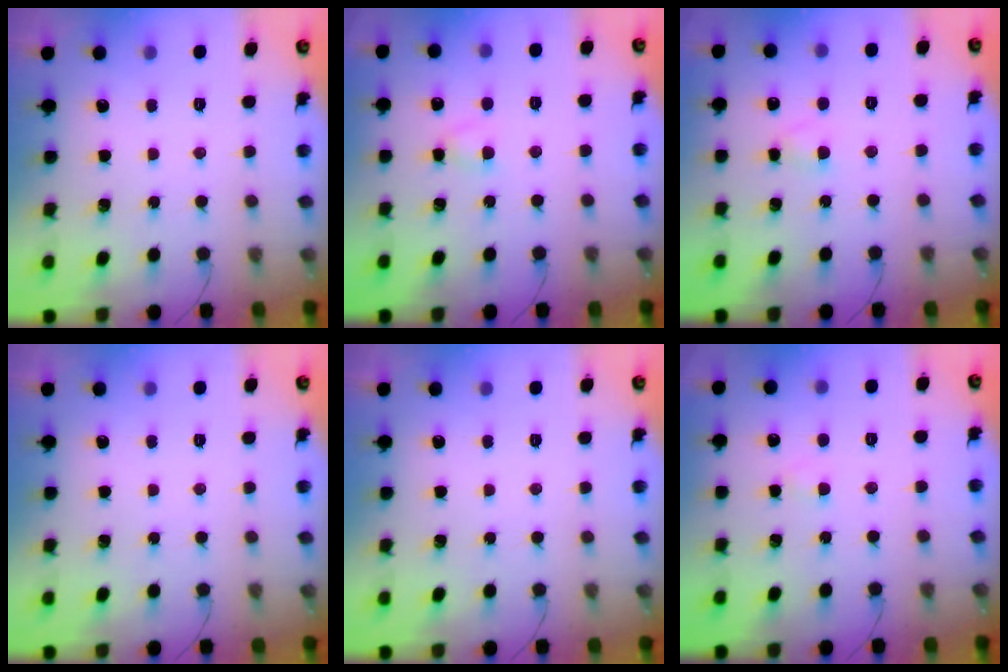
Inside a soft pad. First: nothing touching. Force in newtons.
{"total": 2.7, "press": 2.5, "slide": 1.0}
{"total": 2.3, "press": 2.1, "slide": 1.0}
{"total": 0.0}
{"total": 0.0}
{"total": 1.3, "press": 1.1, "slide": 0.7}